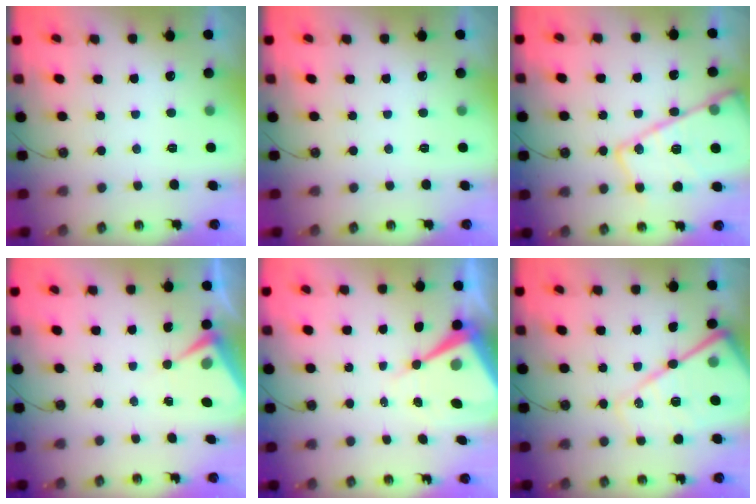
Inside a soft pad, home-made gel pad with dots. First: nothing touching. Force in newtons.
{"total": 0.0}
{"total": 23.2, "press": 23.1, "slide": 1.9}
{"total": 5.3, "press": 5.3, "slide": 0.6}
{"total": 11.8, "press": 11.7, "slide": 1.2}
{"total": 20.2, "press": 20.1, "slide": 2.1}